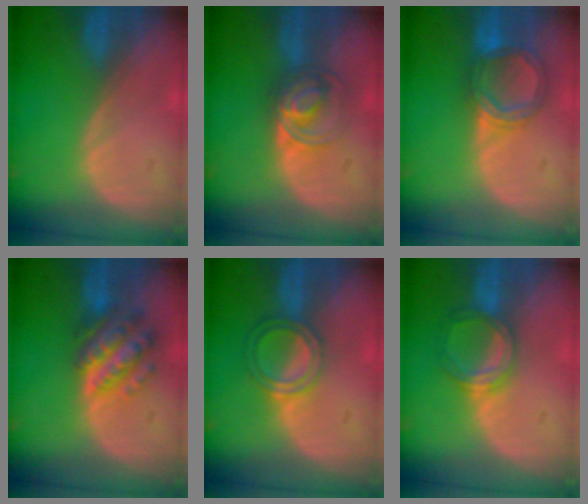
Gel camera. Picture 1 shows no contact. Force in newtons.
{"total": 6.6, "press": 5.8, "slide": 3.2}
{"total": 5.9, "press": 5.9, "slide": 0.8}
{"total": 7.7, "press": 7.7, "slide": 0.4}
{"total": 5.1, "press": 4.6, "slide": 2.1}
{"total": 5.2, "press": 4.9, "slide": 1.5}